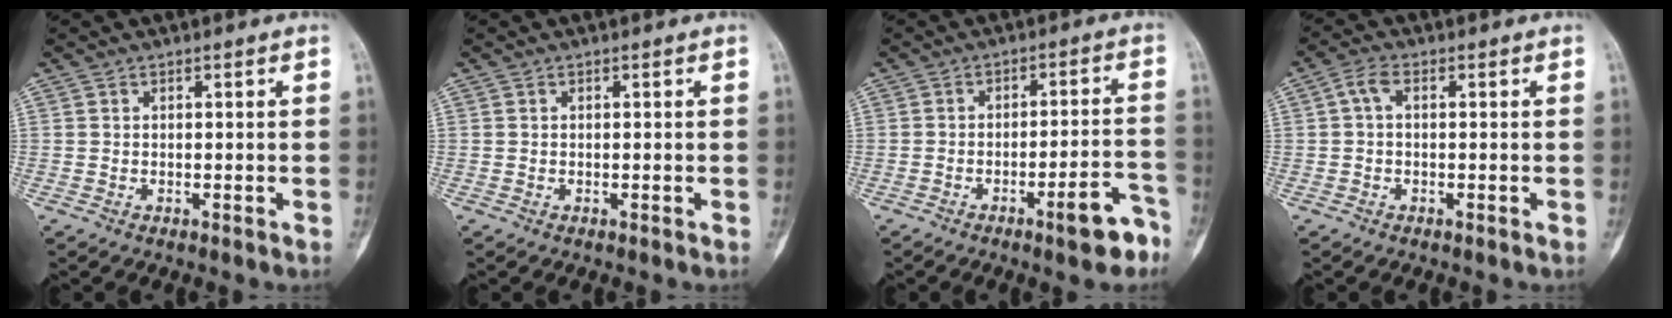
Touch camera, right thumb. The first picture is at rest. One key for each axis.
{"total": 0.0}
{"total": 8.2, "fx": -5.0, "fy": 1.8, "fz": 6.2, "tx": -0.077, "ty": 0.038, "tz": -0.066}
{"total": 2.9, "fx": 0.3, "fy": 1.6, "fz": 2.4, "tx": -0.047, "ty": 0.010, "tz": 0.000}